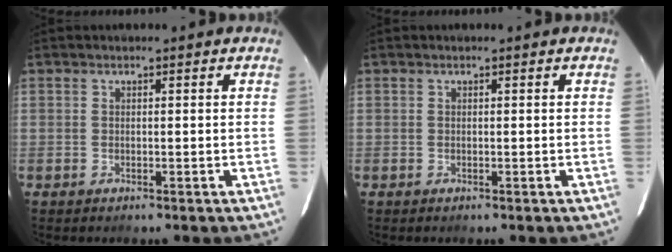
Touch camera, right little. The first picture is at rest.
{"total": 0.0}